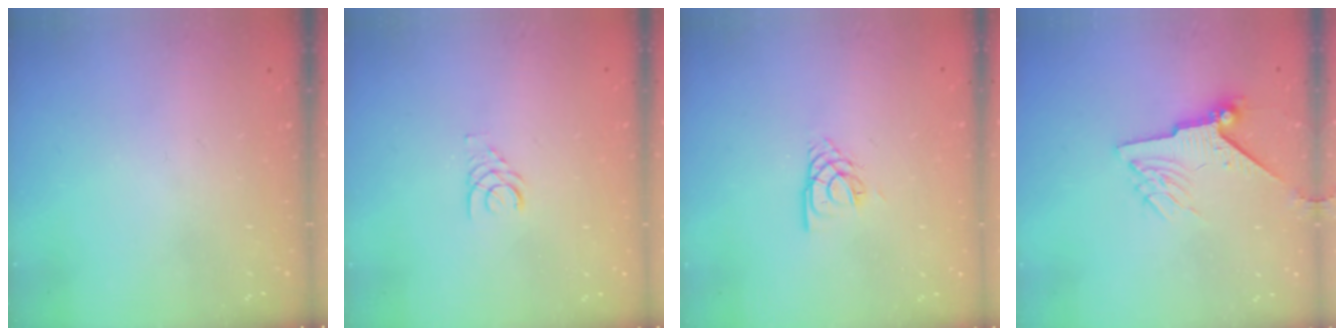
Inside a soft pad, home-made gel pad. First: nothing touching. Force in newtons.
{"total": 1.7, "press": 1.7, "slide": 0.2}
{"total": 3.7, "press": 3.7, "slide": 0.3}
{"total": 9.1, "press": 9.1, "slide": 1.0}